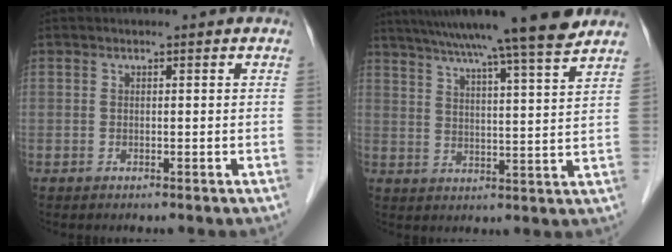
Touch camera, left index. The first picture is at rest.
{"total": 18.4, "force": [15.6, -0.7, 9.8], "torque": [-0.164, 0.008, 0.221]}